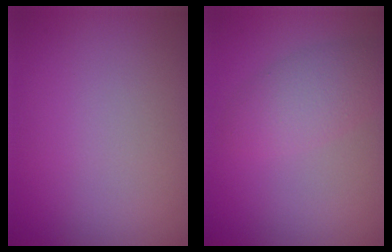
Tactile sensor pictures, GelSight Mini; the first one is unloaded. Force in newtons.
{"total": 3.1, "press": 3.1, "slide": 0.1}